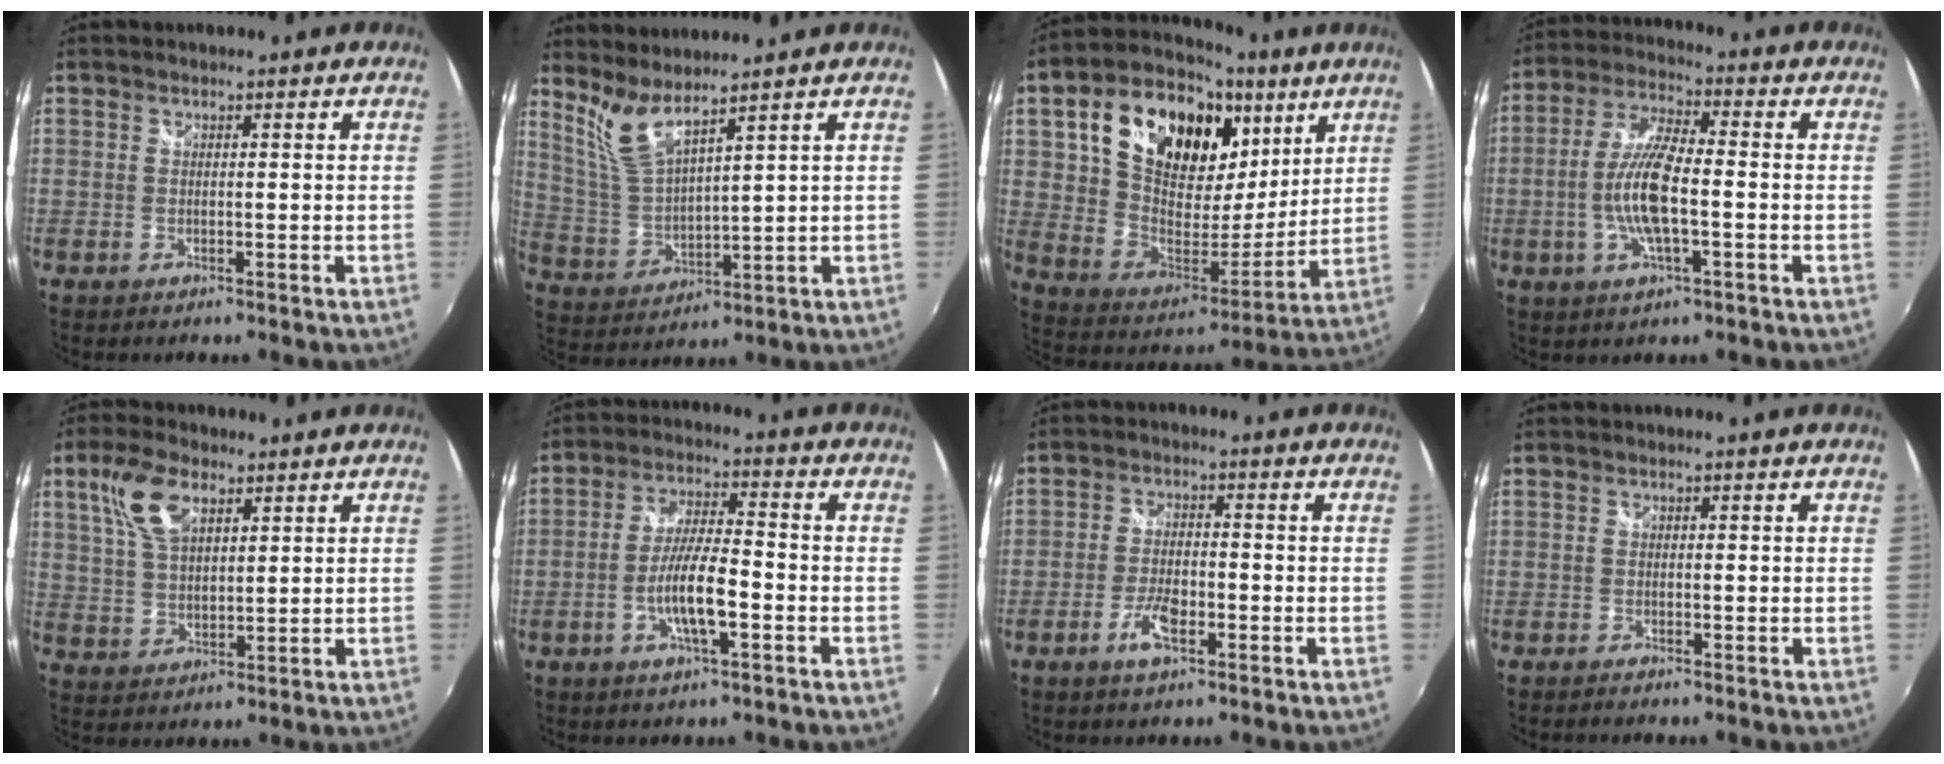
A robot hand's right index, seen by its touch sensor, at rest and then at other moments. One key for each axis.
{"total": 7.3, "fx": 6.0, "fy": 0.4, "fz": 4.1, "tx": -0.086, "ty": -0.015, "tz": 0.133}
{"total": 26.0, "fx": 11.5, "fy": 15.5, "fz": 17.4, "tx": -0.333, "ty": 0.043, "tz": 0.201}
{"total": 11.0, "fx": -2.3, "fy": 2.8, "fz": 10.4, "tx": -0.214, "ty": 0.001, "tz": -0.048}
{"total": 8.9, "fx": 4.4, "fy": 4.3, "fz": 6.5, "tx": -0.132, "ty": 0.017, "tz": 0.088}
{"total": 8.8, "fx": -3.2, "fy": 1.6, "fz": 8.0, "tx": -0.158, "ty": 0.000, "tz": -0.058}
{"total": 5.5, "fx": -2.7, "fy": 2.0, "fz": 4.3, "tx": -0.094, "ty": -0.001, "tz": -0.051}
{"total": 1.0, "fx": -0.9, "fy": 0.3, "fz": 0.2, "tx": -0.010, "ty": -0.005, "tz": -0.019}